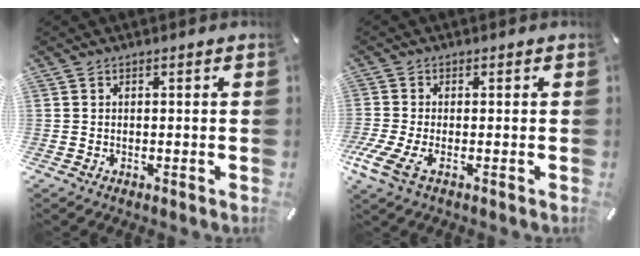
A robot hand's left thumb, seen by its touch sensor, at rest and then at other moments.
{"total": 5.2, "force": [-1.7, 1.9, 4.5], "torque": [-0.107, -0.017, -0.031]}